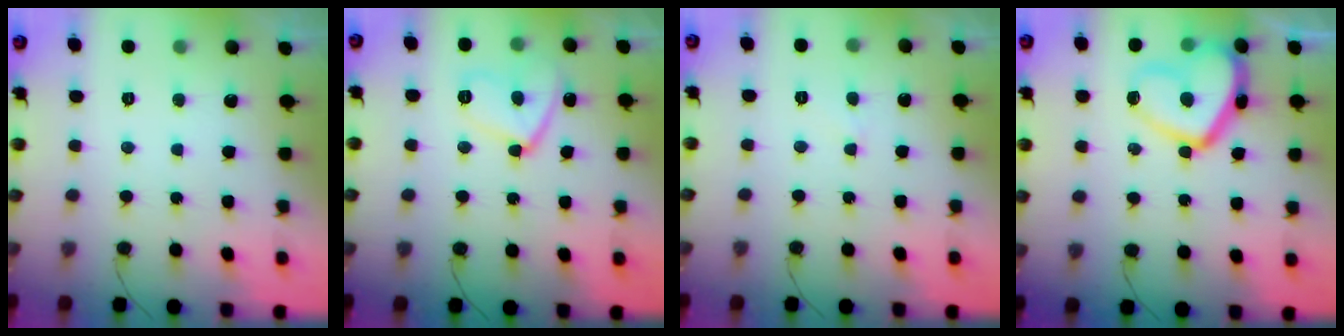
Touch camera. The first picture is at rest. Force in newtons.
{"total": 11.4, "press": 11.1, "slide": 2.2}
{"total": 3.0, "press": 3.0, "slide": 0.3}
{"total": 14.1, "press": 14.0, "slide": 1.2}